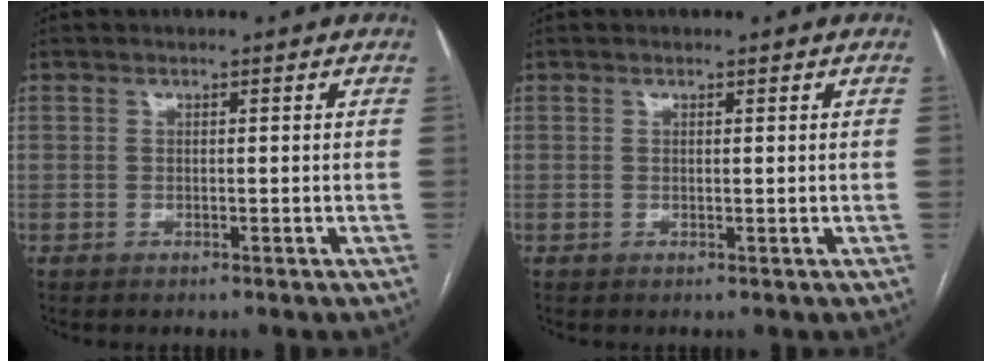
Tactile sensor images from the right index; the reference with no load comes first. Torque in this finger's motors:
{"motor_torque": [0.02, -0.13, 0.05, 0.02]}